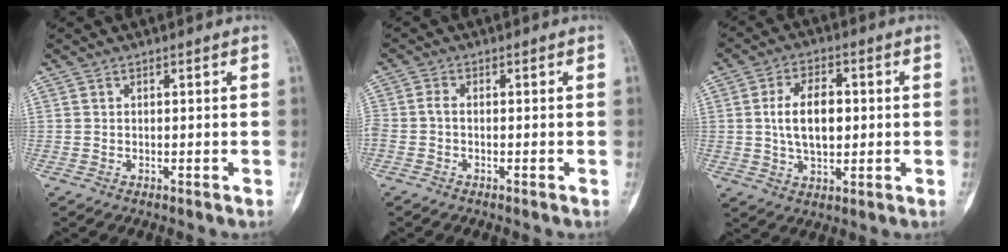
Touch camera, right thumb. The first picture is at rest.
{"total": 1.9, "force": [-0.8, 0.8, 1.6], "torque": [-0.045, 0.005, -0.021]}
{"total": 9.5, "force": [0.6, 5.6, 7.7], "torque": [-0.120, 0.007, 0.011]}